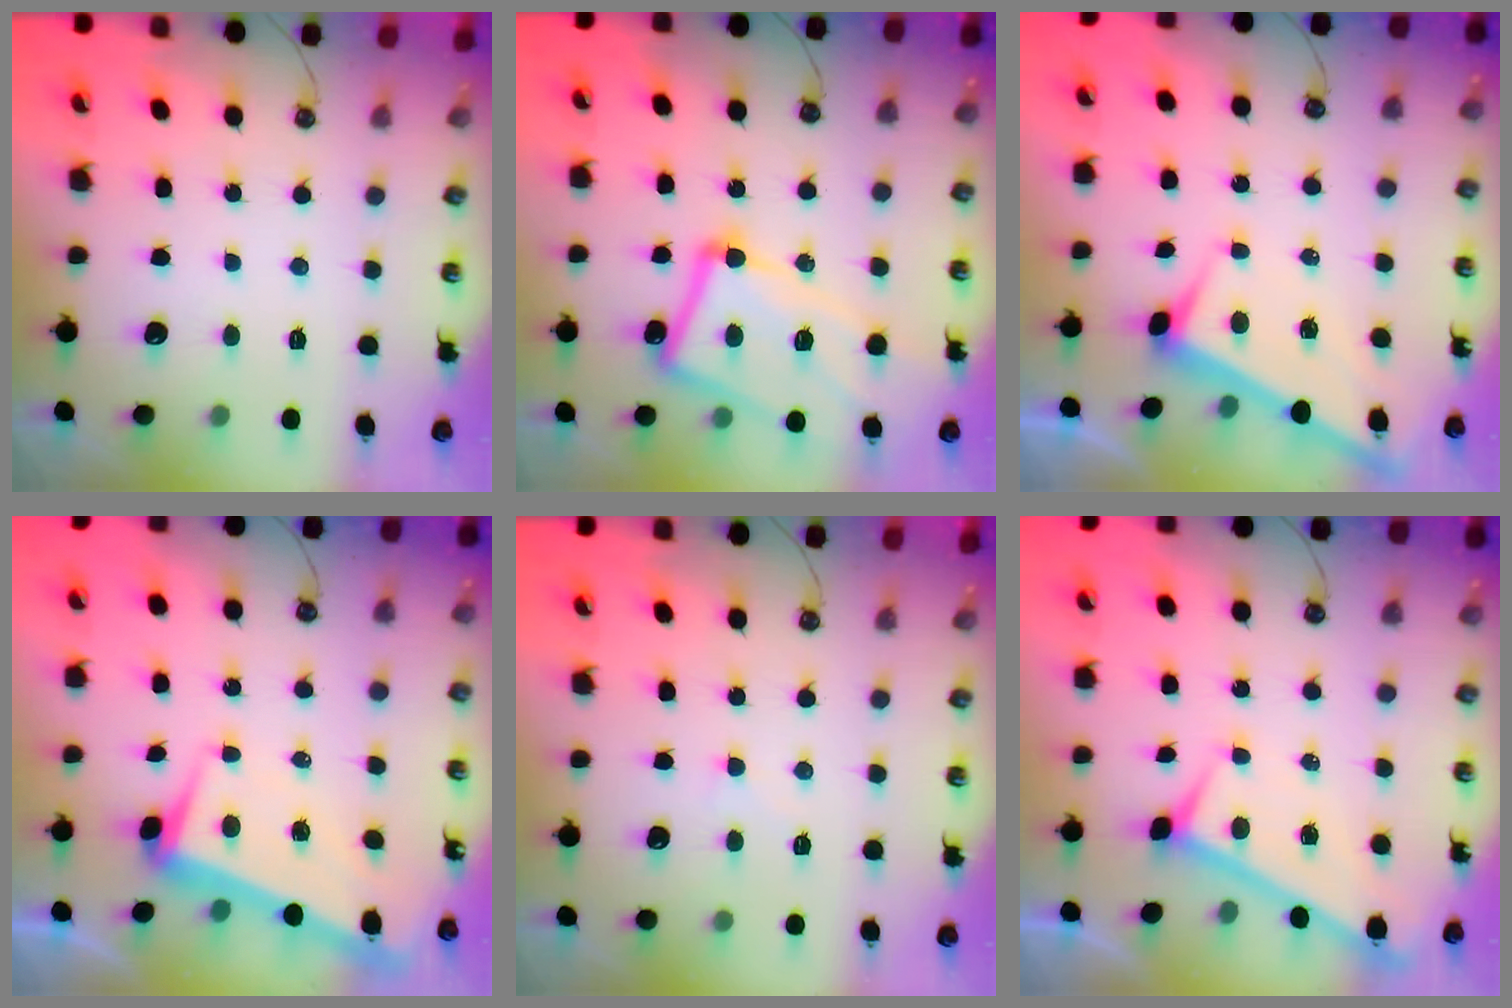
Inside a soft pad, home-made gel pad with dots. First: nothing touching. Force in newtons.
{"total": 15.3, "press": 15.1, "slide": 2.2}
{"total": 3.1, "press": 3.1, "slide": 0.0}
{"total": 2.1, "press": 0.5, "slide": 2.1}
{"total": 0.9, "press": 0.5, "slide": 0.7}
{"total": 0.0}